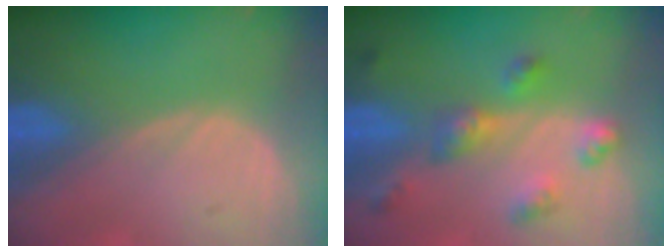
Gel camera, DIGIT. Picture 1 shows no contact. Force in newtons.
{"total": 6.1, "press": 5.9, "slide": 1.7}